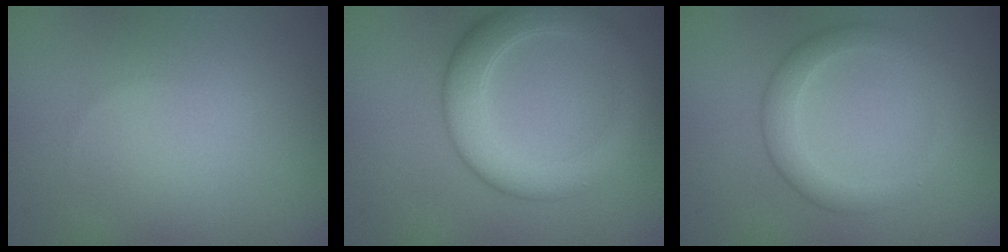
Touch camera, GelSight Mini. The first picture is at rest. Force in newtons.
{"total": 5.3, "press": 5.3, "slide": 0.4}
{"total": 2.8, "press": 2.8, "slide": 0.2}